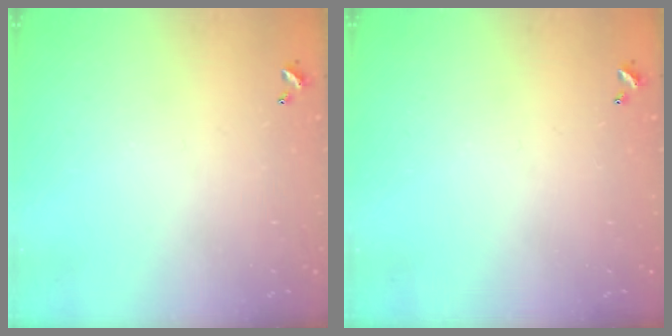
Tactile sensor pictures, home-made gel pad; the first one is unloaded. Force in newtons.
{"total": 0.0}